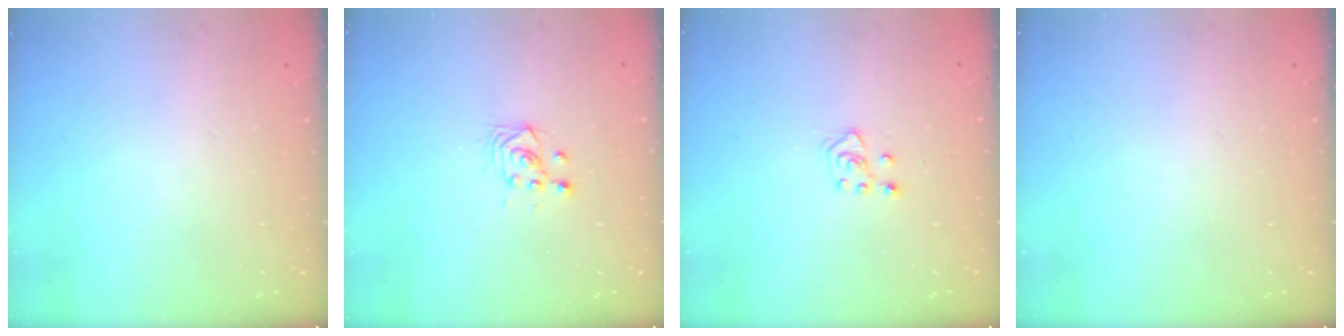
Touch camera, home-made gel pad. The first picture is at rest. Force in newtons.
{"total": 2.9, "press": 2.9, "slide": 0.6}
{"total": 4.9, "press": 4.8, "slide": 0.8}
{"total": 0.0}